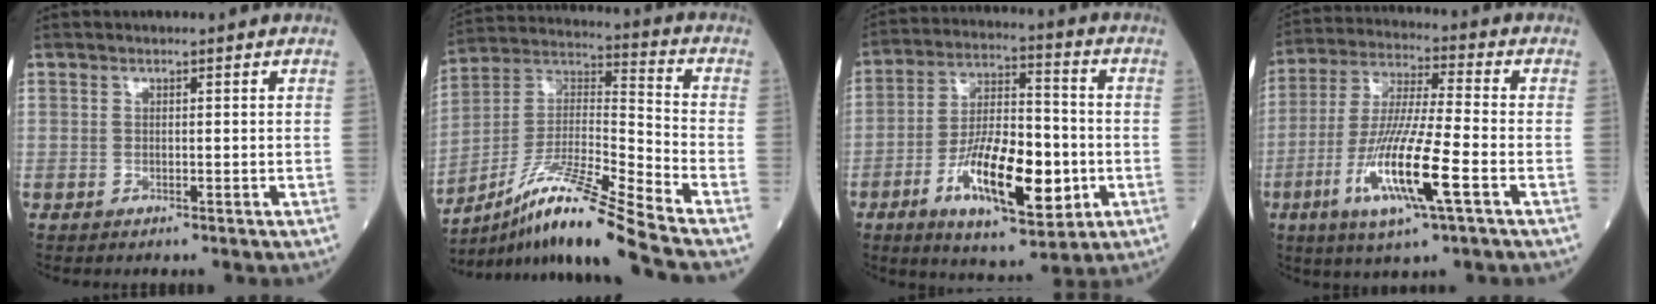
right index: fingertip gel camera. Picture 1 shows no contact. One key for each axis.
{"total": 16.5, "fx": -12.9, "fy": -1.9, "fz": 10.1, "tx": -0.195, "ty": 0.003, "tz": -0.233}
{"total": 15.5, "fx": -4.7, "fy": 5.2, "fz": 13.9, "tx": -0.250, "ty": -0.002, "tz": -0.075}
{"total": 14.3, "fx": -5.1, "fy": 0.8, "fz": 13.3, "tx": -0.270, "ty": -0.019, "tz": -0.095}